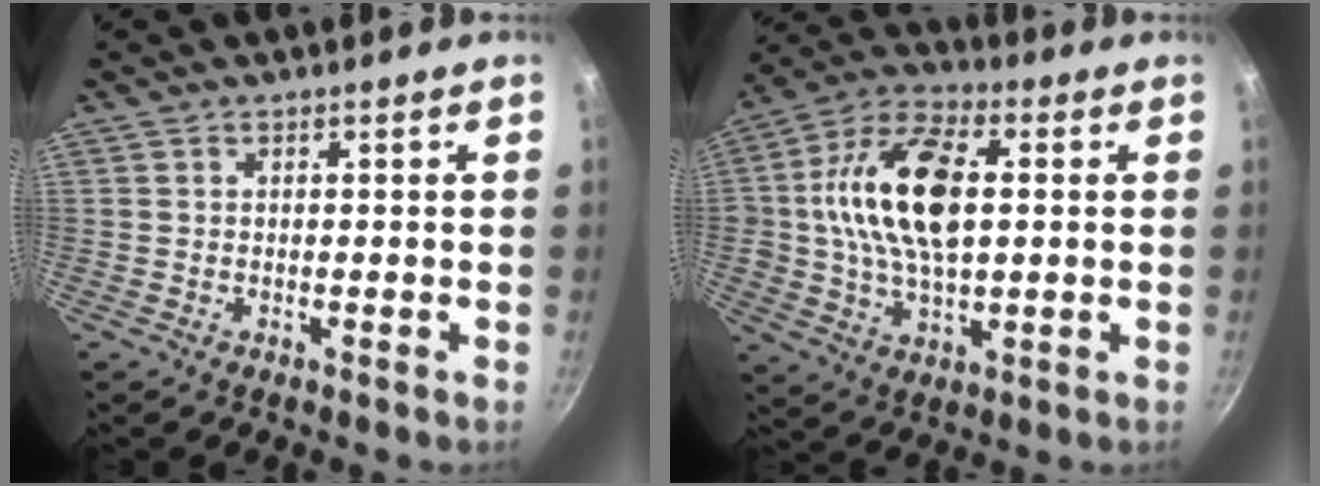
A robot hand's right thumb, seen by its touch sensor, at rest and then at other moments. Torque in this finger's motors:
{"motor_torque": [2.41, 2.60, 0.24, -0.09, 0.33]}